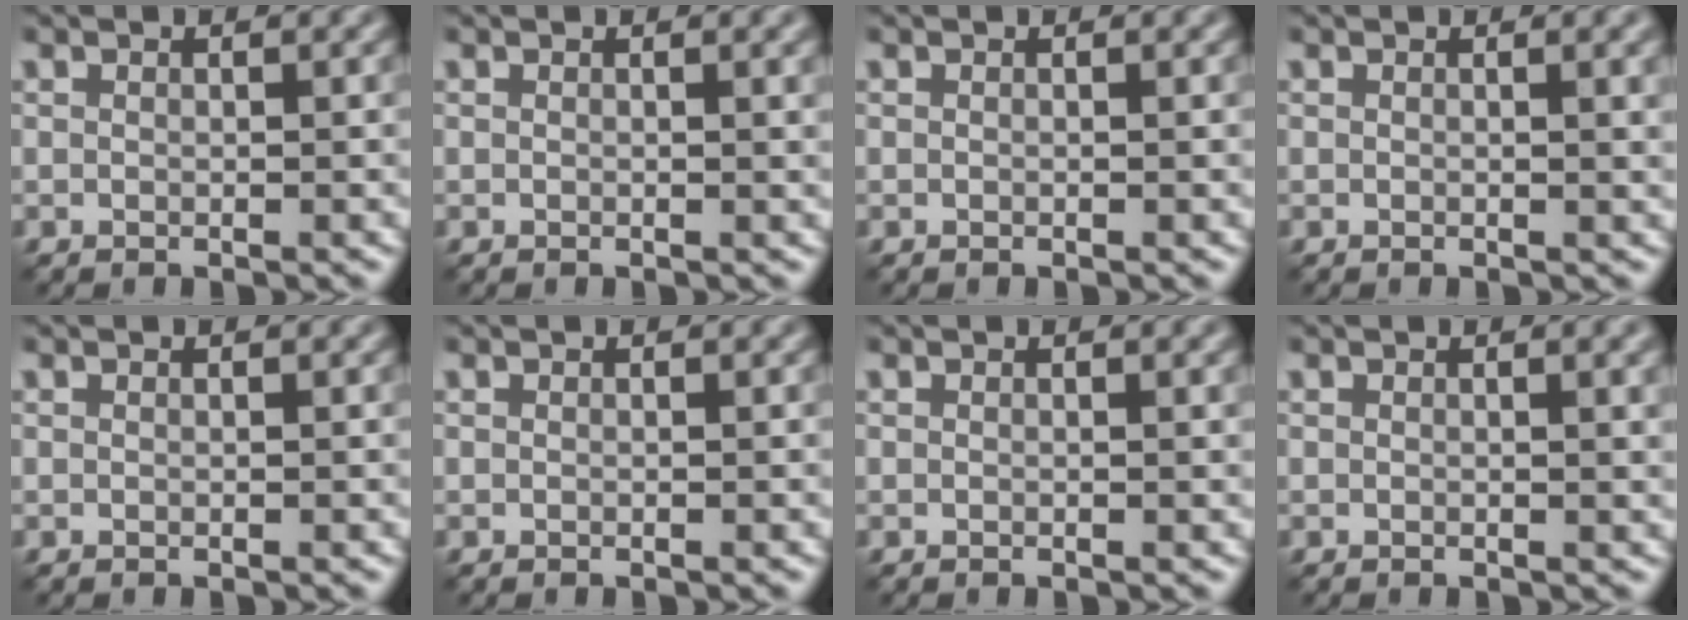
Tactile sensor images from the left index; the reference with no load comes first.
{"total": 1.4, "force": [0.4, 0.4, 1.3], "torque": [-0.010, 0.004, 0.003]}
{"total": 0.0}
{"total": 2.3, "force": [0.6, 0.7, 2.1], "torque": [-0.016, 0.006, 0.004]}
{"total": 0.0}
{"total": 0.0}
{"total": 0.7, "force": [0.2, 0.2, 0.6], "torque": [-0.005, 0.004, 0.001]}
{"total": 2.0, "force": [0.6, 0.7, 1.8], "torque": [-0.013, 0.007, 0.004]}